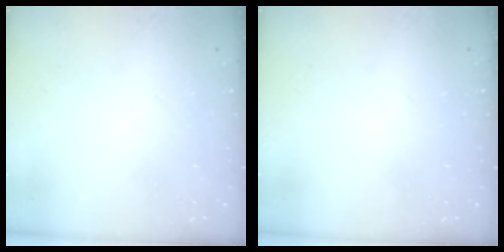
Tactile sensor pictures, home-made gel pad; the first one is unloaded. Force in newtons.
{"total": 0.0}